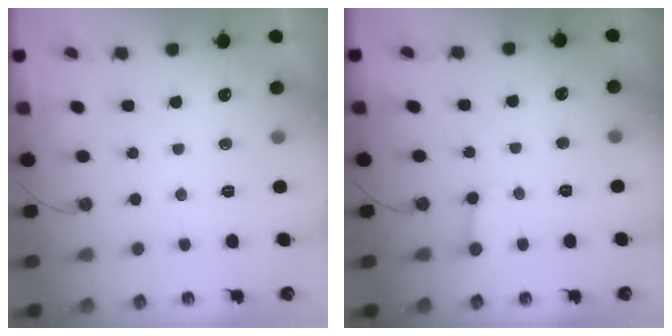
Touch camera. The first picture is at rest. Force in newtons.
{"total": 2.5, "press": 2.4, "slide": 0.4}